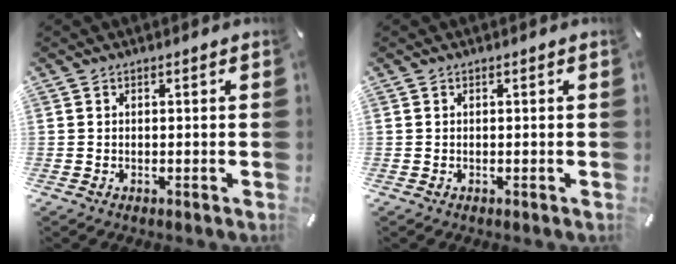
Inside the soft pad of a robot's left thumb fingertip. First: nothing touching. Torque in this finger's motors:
{"motor_torque": [0.00, 0.00, -0.05, 0.05, 0.00]}